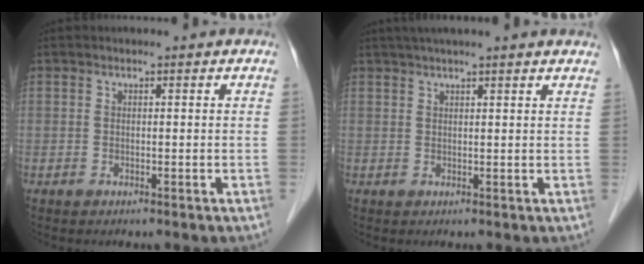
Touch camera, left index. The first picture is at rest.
{"total": 9.5, "force": [8.0, 0.0, 5.2], "torque": [-0.078, 0.035, 0.096]}